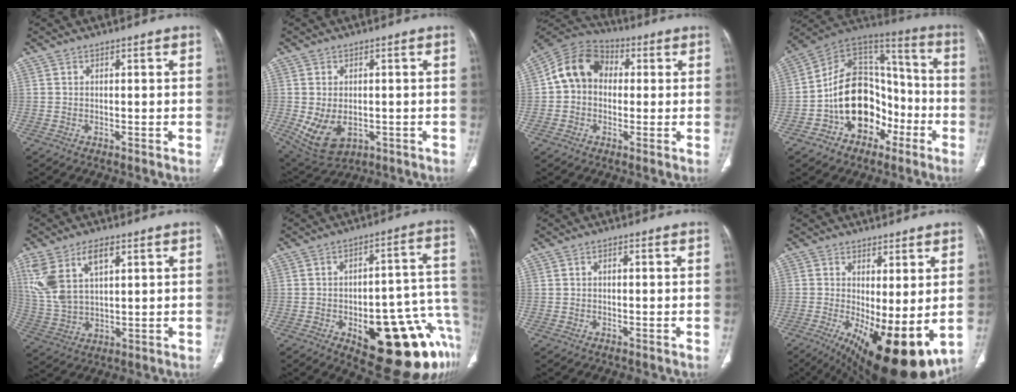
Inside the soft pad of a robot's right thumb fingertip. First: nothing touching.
{"total": 8.9, "force": [-1.7, 5.9, 6.5], "torque": [-0.113, -0.002, -0.008]}
{"total": 11.2, "force": [0.9, 9.1, 6.5], "torque": [-0.104, 0.032, -0.001]}
{"total": 19.4, "force": [-6.8, 14.0, 11.7], "torque": [-0.137, 0.086, -0.110]}
{"total": 12.1, "force": [5.3, 6.3, 8.9], "torque": [-0.194, -0.007, 0.116]}
{"total": 24.6, "force": [-9.9, 10.3, 20.1], "torque": [-0.173, 0.065, -0.114]}
{"total": 0.7, "force": [0.0, 0.4, 0.5], "torque": [-0.008, 0.001, -0.002]}
{"total": 16.1, "force": [-3.2, 5.7, 14.7], "torque": [-0.219, -0.027, -0.026]}